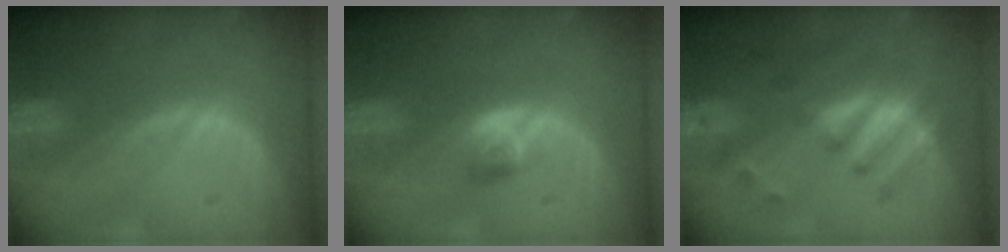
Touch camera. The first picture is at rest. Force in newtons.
{"total": 2.7, "press": 2.4, "slide": 1.2}
{"total": 7.7, "press": 6.8, "slide": 3.6}